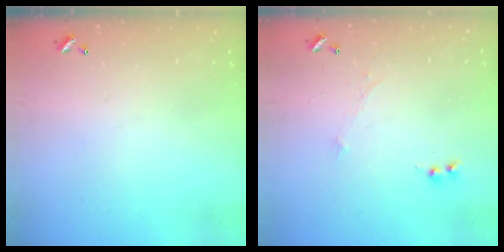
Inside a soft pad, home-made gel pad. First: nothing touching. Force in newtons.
{"total": 0.0}